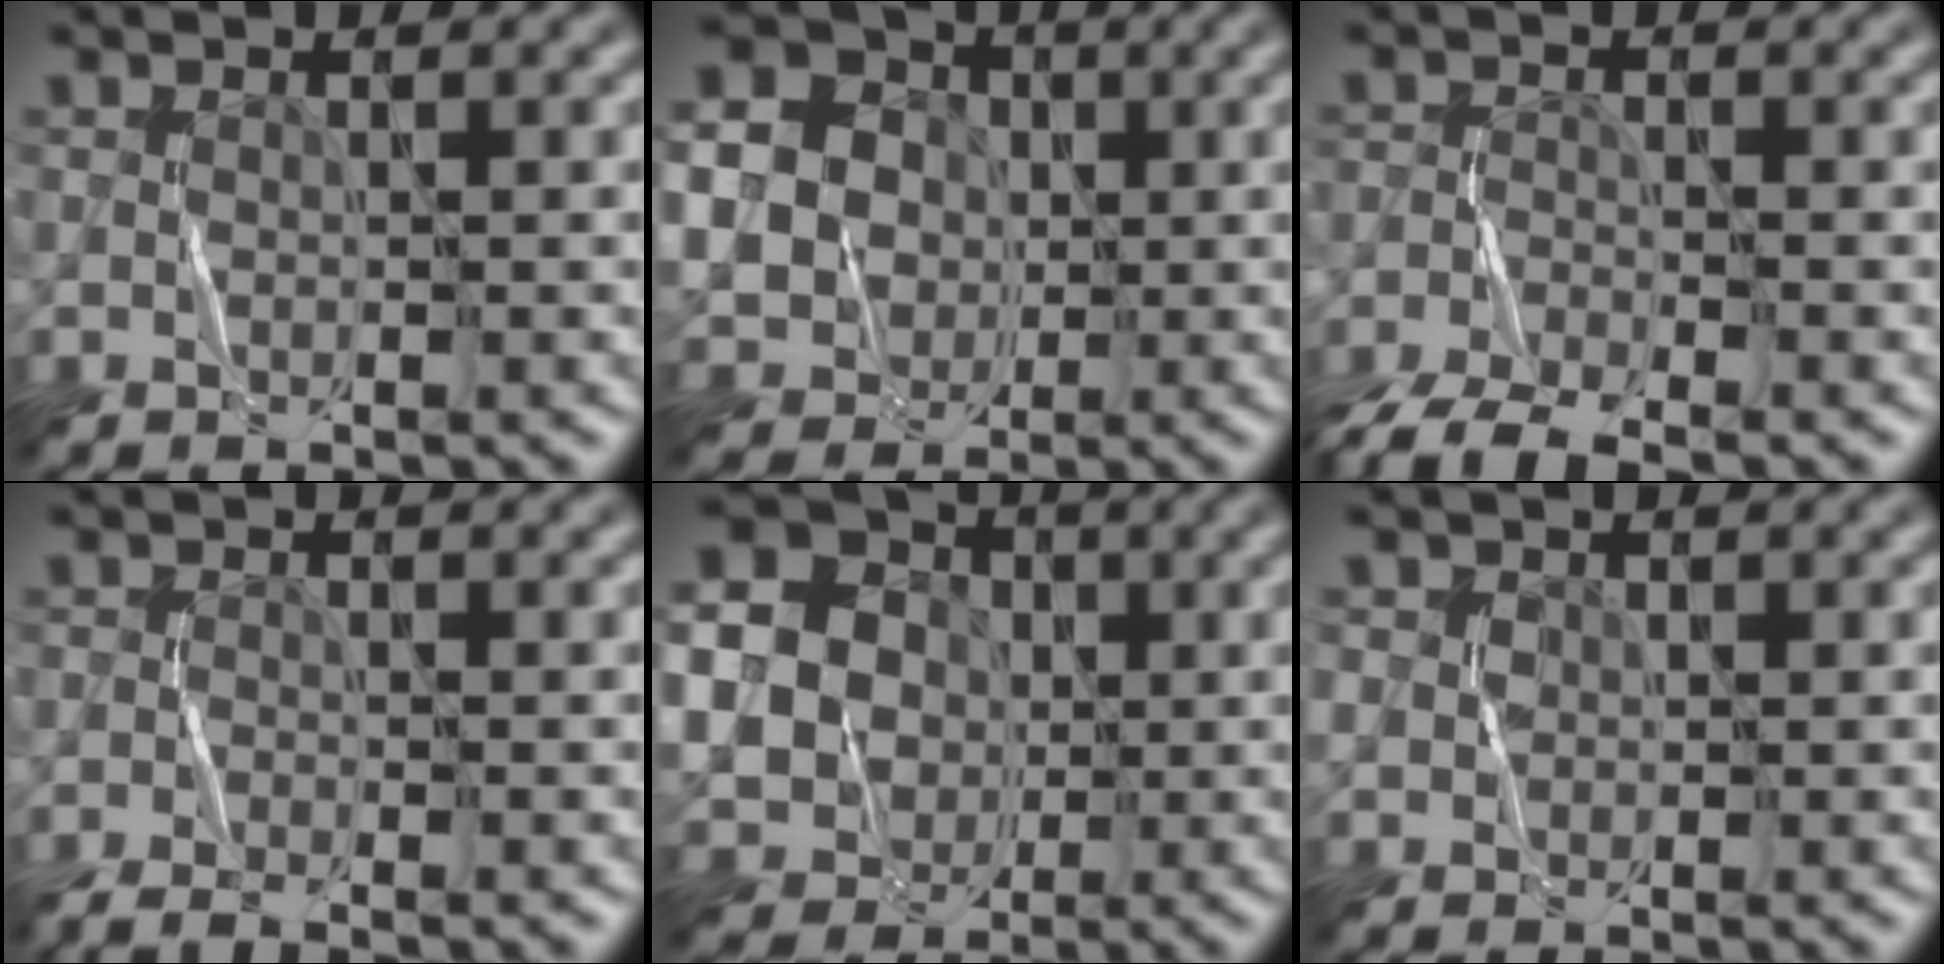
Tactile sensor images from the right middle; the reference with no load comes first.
{"total": 11.8, "force": [0.1, 10.9, 4.5], "torque": [-0.147, 0.007, -0.018]}
{"total": 5.3, "force": [-4.4, 1.3, 2.7], "torque": [-0.053, -0.016, -0.093]}
{"total": 2.9, "force": [-2.2, 0.6, 1.7], "torque": [-0.038, -0.006, -0.049]}
{"total": 16.7, "force": [0.5, 15.6, 5.9], "torque": [-0.187, -0.002, -0.024]}
{"total": 2.4, "force": [0.8, 2.1, 0.9], "torque": [-0.018, 0.010, 0.010]}